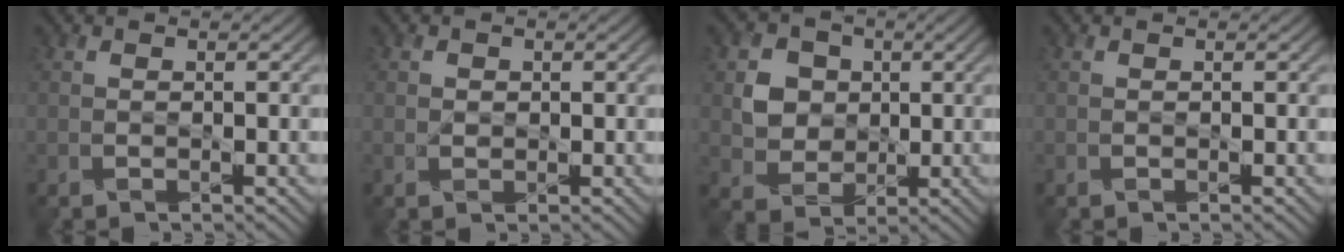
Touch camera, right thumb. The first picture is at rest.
{"total": 0.9, "force": [0.3, 0.9, 0.3], "torque": [-0.007, -0.004, 0.003]}
{"total": 5.4, "force": [0.8, 4.9, 2.2], "torque": [-0.058, 0.000, 0.006]}
{"total": 0.0}